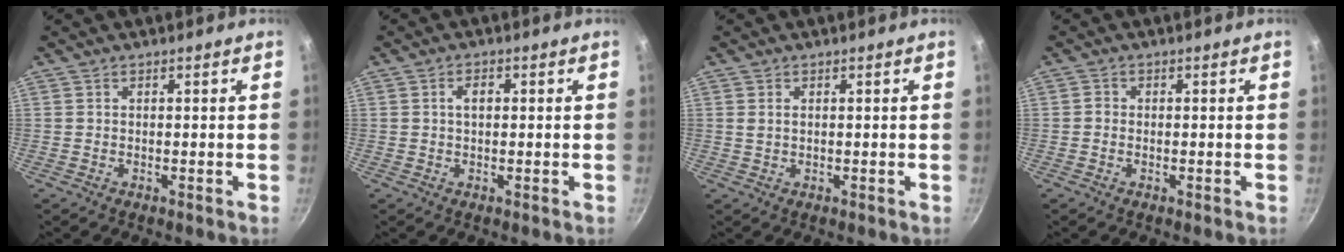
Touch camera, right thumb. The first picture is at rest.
{"total": 2.2, "force": [0.3, 1.3, 1.8], "torque": [-0.028, 0.007, 0.005]}
{"total": 1.1, "force": [0.3, 0.6, 0.9], "torque": [-0.024, 0.004, 0.011]}
{"total": 0.9, "force": [-0.2, 0.8, 0.3], "torque": [-0.003, 0.002, -0.007]}